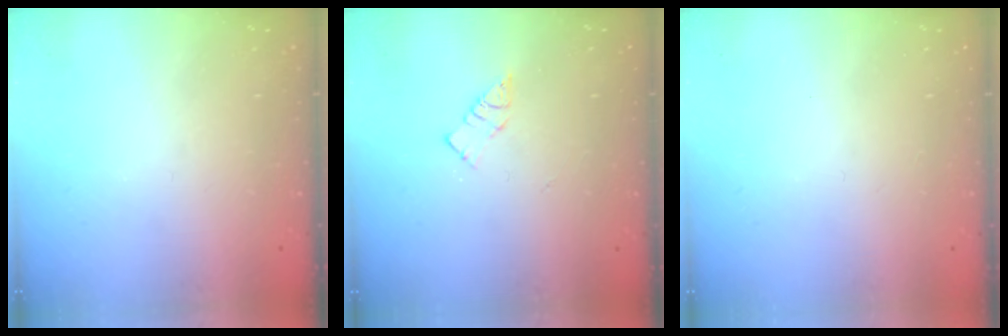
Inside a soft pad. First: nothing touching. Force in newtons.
{"total": 5.1, "press": 5.1, "slide": 0.2}
{"total": 1.6, "press": 1.6, "slide": 0.1}